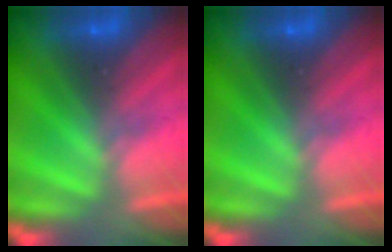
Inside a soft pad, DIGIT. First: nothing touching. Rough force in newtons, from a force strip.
{"total": 0.0}